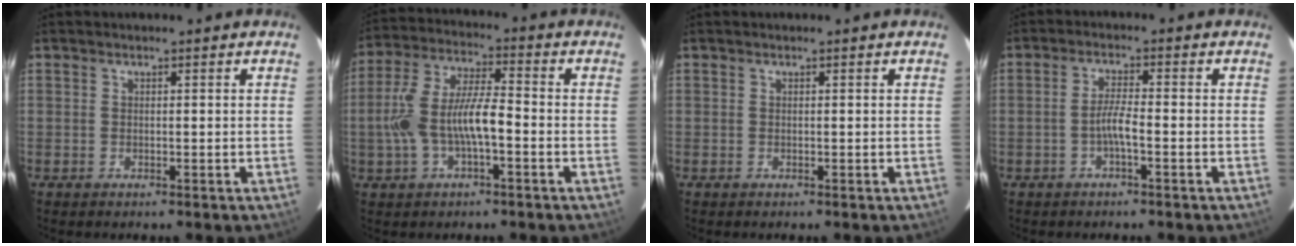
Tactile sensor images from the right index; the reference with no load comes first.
{"total": 11.4, "force": [-2.7, 3.8, 10.4], "torque": [-0.217, 0.008, -0.047]}
{"total": 0.0}
{"total": 3.1, "force": [-1.4, 0.1, 2.8], "torque": [-0.059, 0.005, -0.029]}